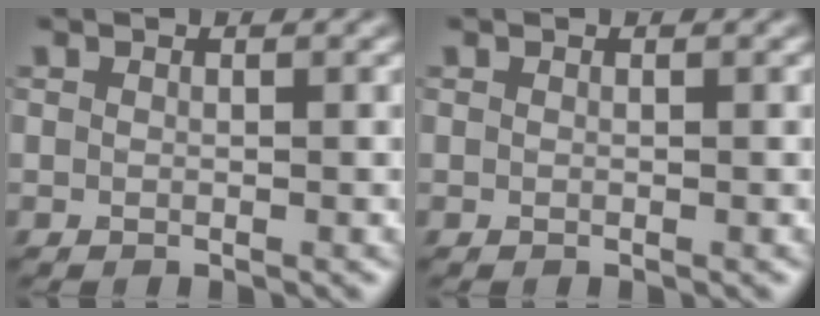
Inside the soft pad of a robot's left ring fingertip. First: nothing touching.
{"total": 0.0}